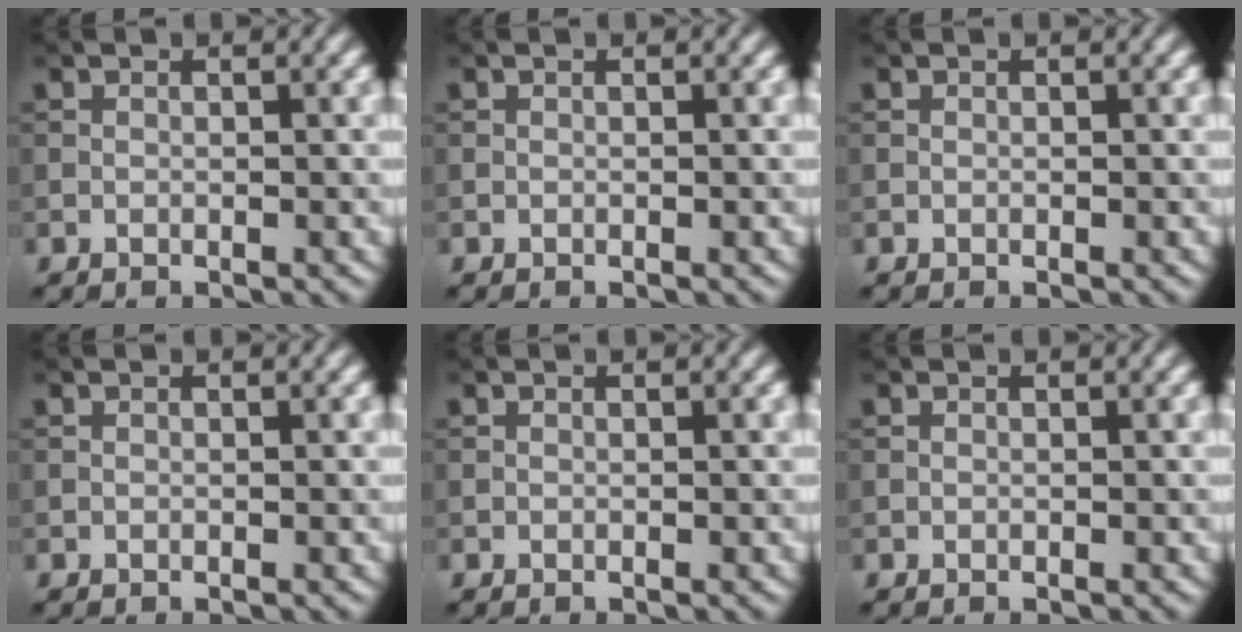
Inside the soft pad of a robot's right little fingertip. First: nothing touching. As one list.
[{"total": 0.0}, {"total": 0.0}, {"total": 0.0}, {"total": 0.0}, {"total": 0.0}]